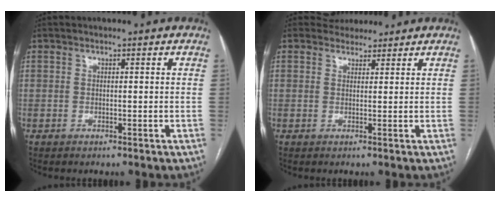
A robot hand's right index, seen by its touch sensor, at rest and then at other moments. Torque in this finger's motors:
{"motor_torque": [0.51, -0.26, 0.02, 0.01]}